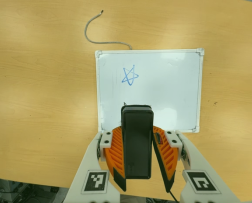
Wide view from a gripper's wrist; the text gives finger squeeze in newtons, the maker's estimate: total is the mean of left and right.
{"total": 6.1, "left": 4.9, "right": 7.3}